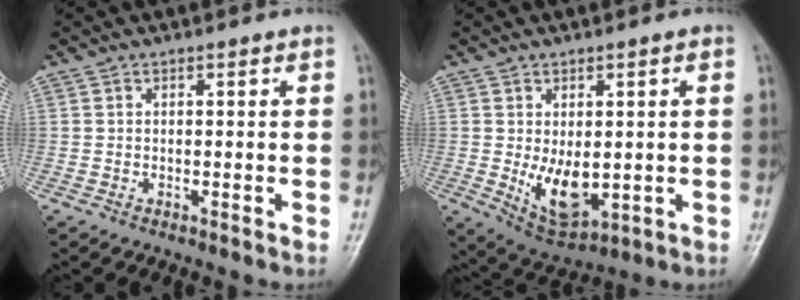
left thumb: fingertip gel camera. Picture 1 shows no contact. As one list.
[{"total": 9.3, "force": [-0.7, 4.9, 7.9], "torque": [-0.113, -0.013, 0.007]}]